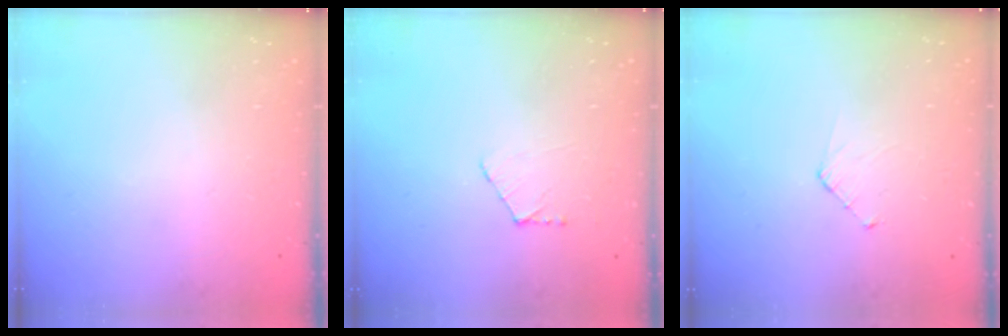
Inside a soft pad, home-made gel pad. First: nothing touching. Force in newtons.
{"total": 3.8, "press": 3.8, "slide": 0.4}
{"total": 3.6, "press": 3.6, "slide": 0.3}